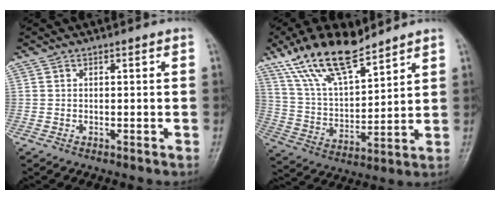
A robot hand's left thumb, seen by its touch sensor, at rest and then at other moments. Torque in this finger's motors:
{"motor_torque": [0.77, 0.67, 1.31, -1.20, 0.13]}